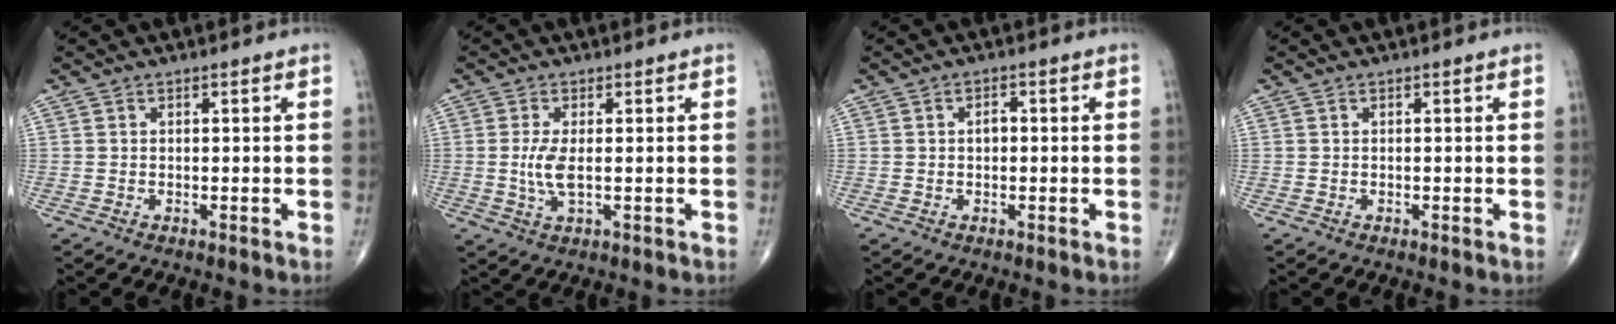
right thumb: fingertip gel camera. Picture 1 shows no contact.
{"total": 4.2, "force": [-0.1, 1.3, 3.9], "torque": [-0.095, -0.008, -0.001]}
{"total": 1.6, "force": [0.0, 1.1, 1.2], "torque": [-0.011, 0.006, -0.004]}
{"total": 0.0}